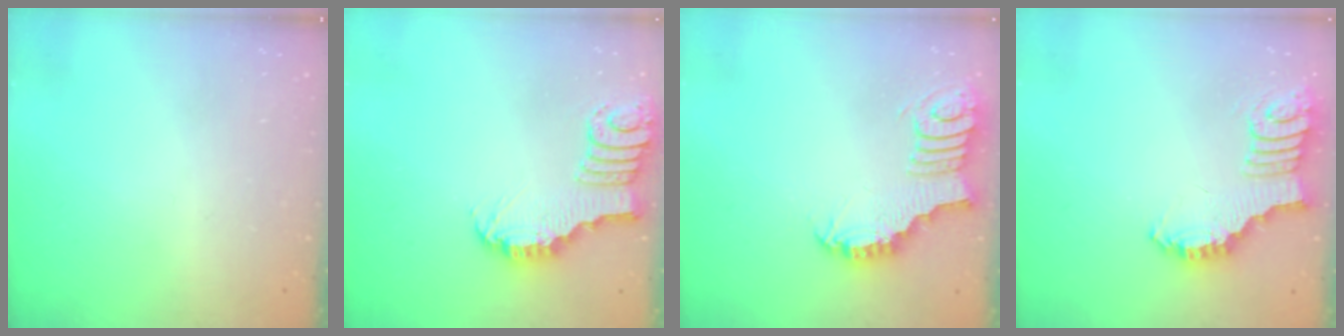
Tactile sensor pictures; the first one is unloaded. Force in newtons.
{"total": 3.2, "press": 3.2, "slide": 0.2}
{"total": 3.8, "press": 3.8, "slide": 0.8}
{"total": 2.7, "press": 2.7, "slide": 0.5}